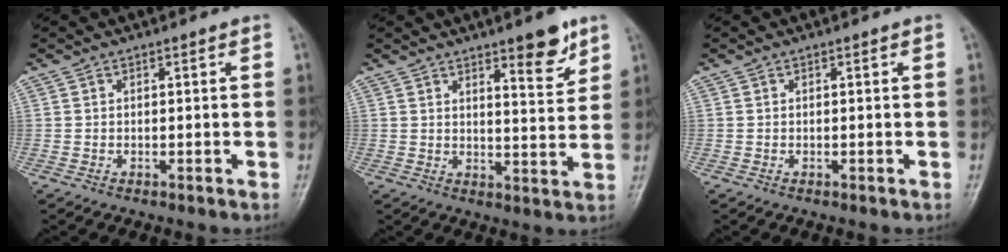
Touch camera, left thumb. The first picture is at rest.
{"total": 7.7, "force": [4.9, 2.1, 5.6], "torque": [-0.062, -0.035, 0.067]}
{"total": 0.0}